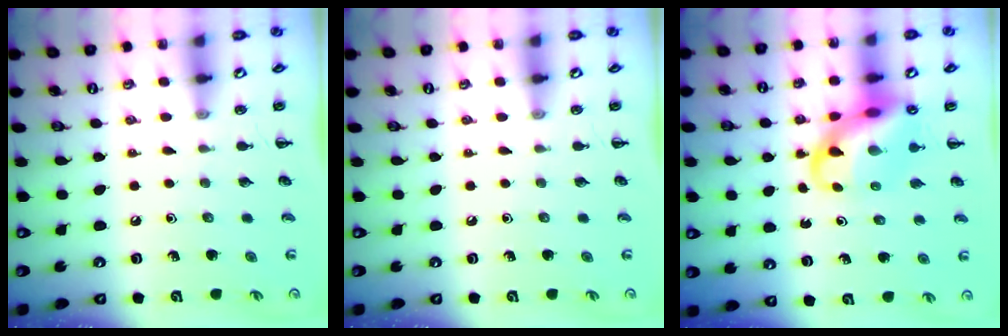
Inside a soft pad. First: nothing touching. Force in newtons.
{"total": 0.0}
{"total": 12.7, "press": 12.2, "slide": 3.4}